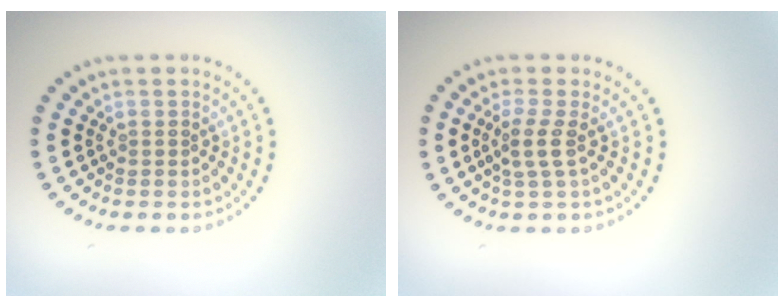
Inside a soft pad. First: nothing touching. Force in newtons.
{"total": 2.0, "press": 1.5, "slide": 1.2}